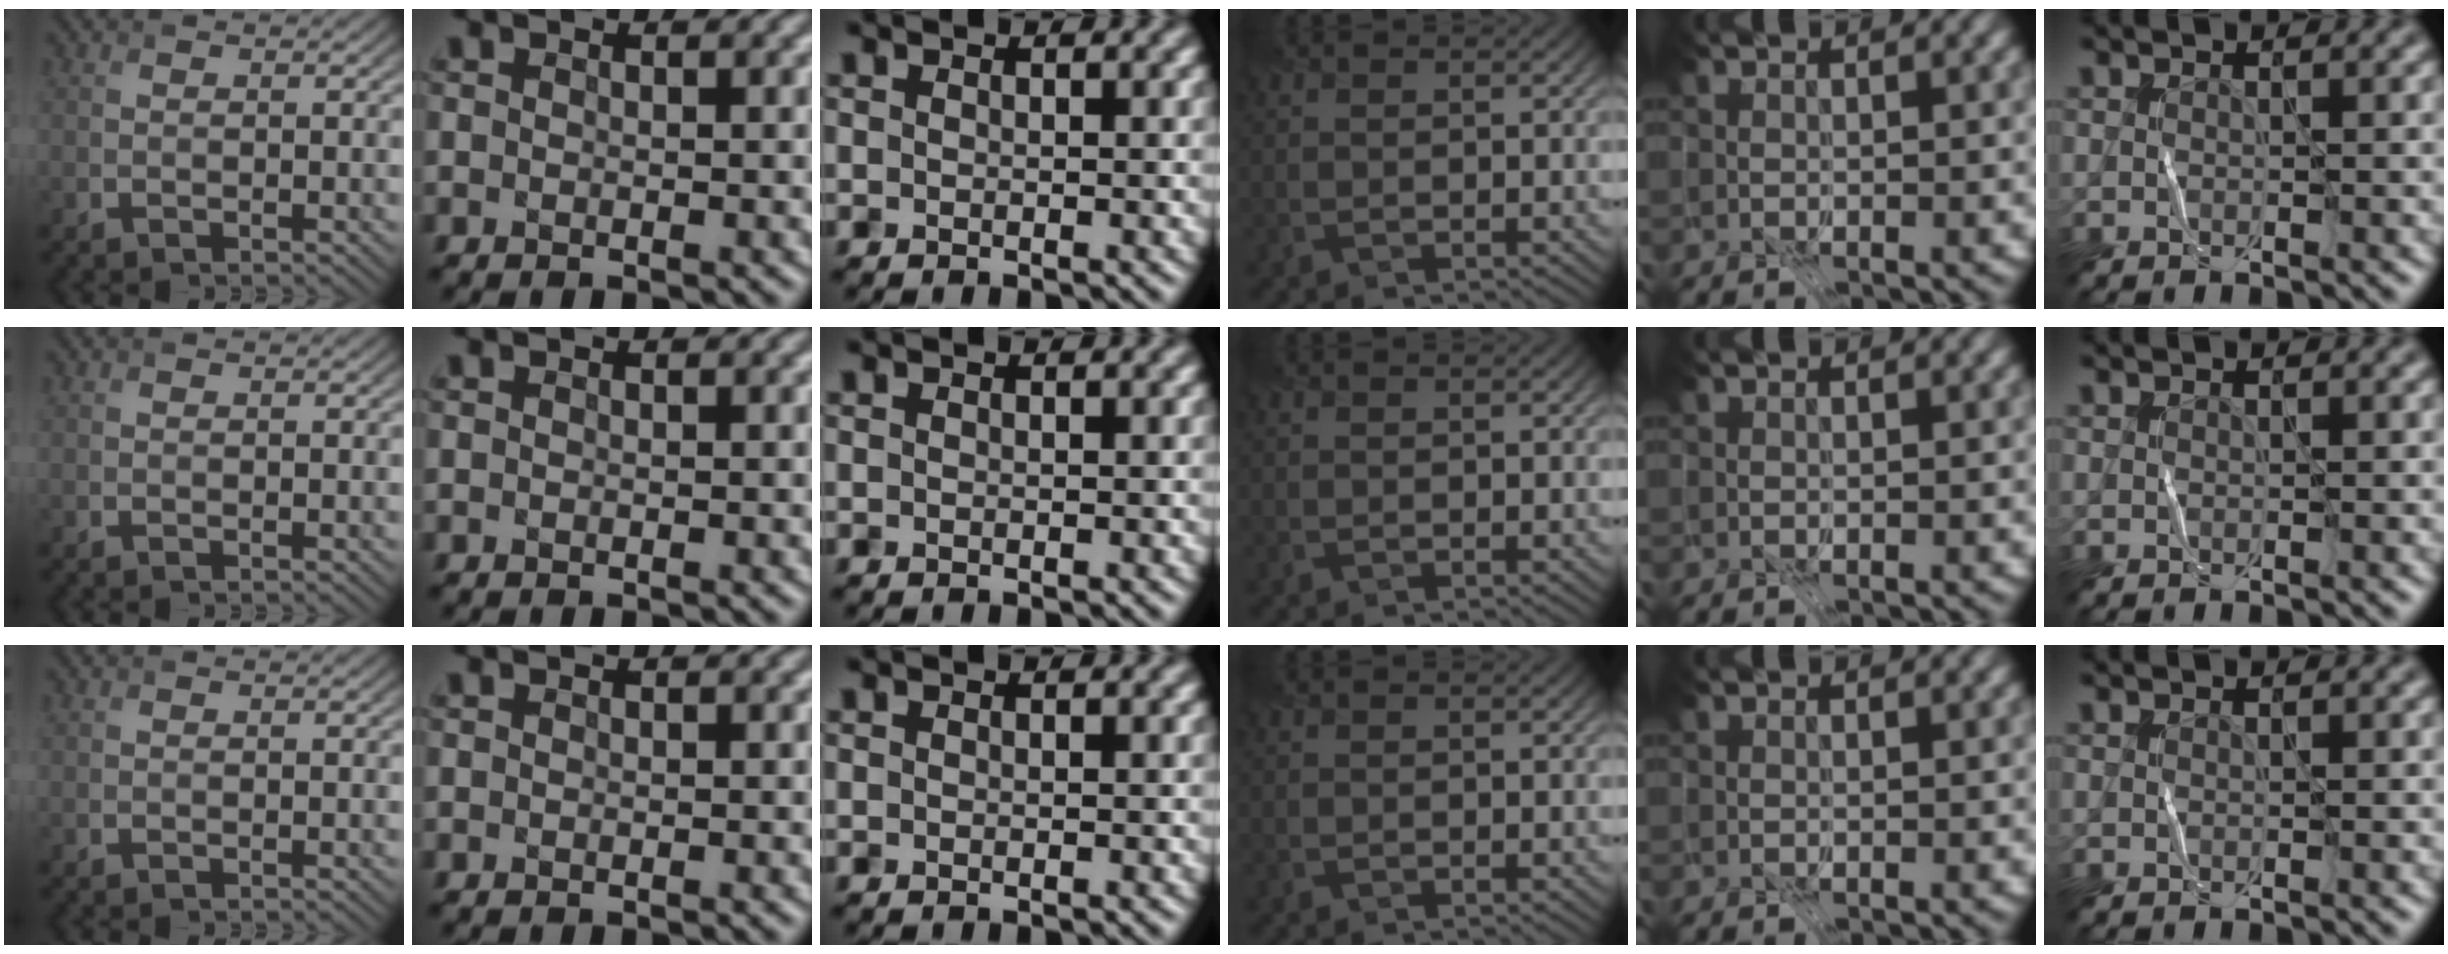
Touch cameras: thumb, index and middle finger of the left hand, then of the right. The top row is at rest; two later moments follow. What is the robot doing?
{"motion": "fold", "object": "coffee filter"}